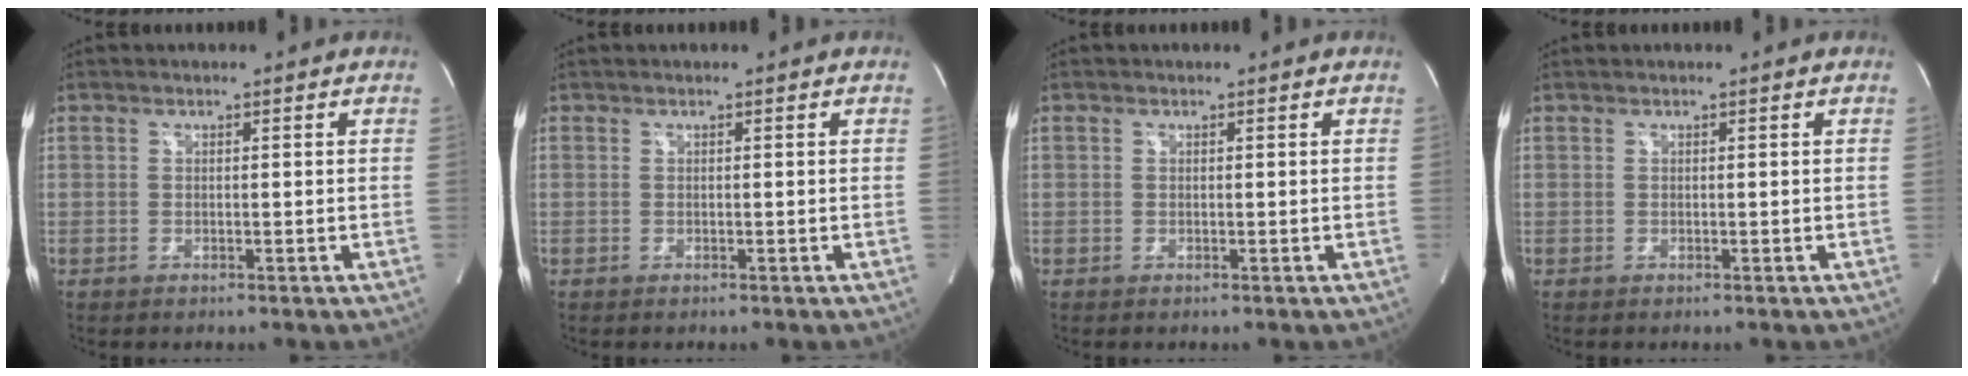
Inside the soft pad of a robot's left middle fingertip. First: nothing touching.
{"total": 0.0}
{"total": 1.6, "force": [-0.9, -1.1, -0.8], "torque": [0.007, 0.002, -0.008]}
{"total": 0.0}